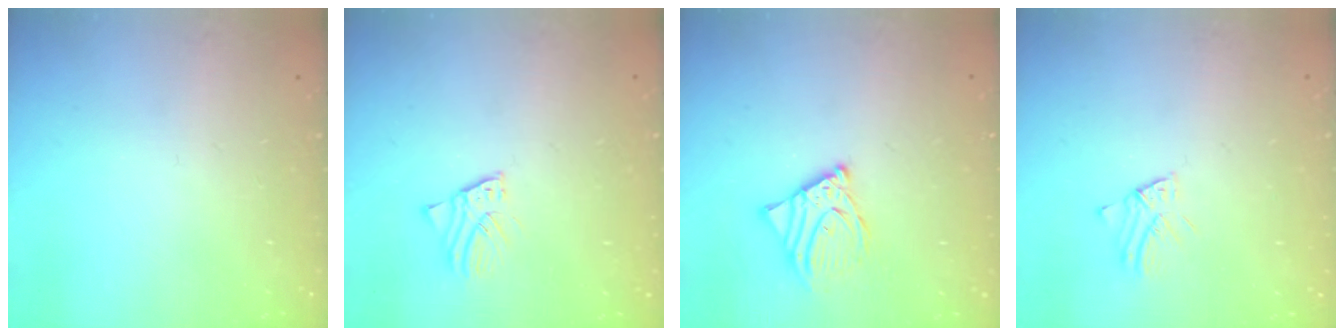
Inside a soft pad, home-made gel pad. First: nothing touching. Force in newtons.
{"total": 1.8, "press": 1.8, "slide": 0.1}
{"total": 8.7, "press": 8.6, "slide": 1.1}
{"total": 1.6, "press": 1.6, "slide": 0.1}